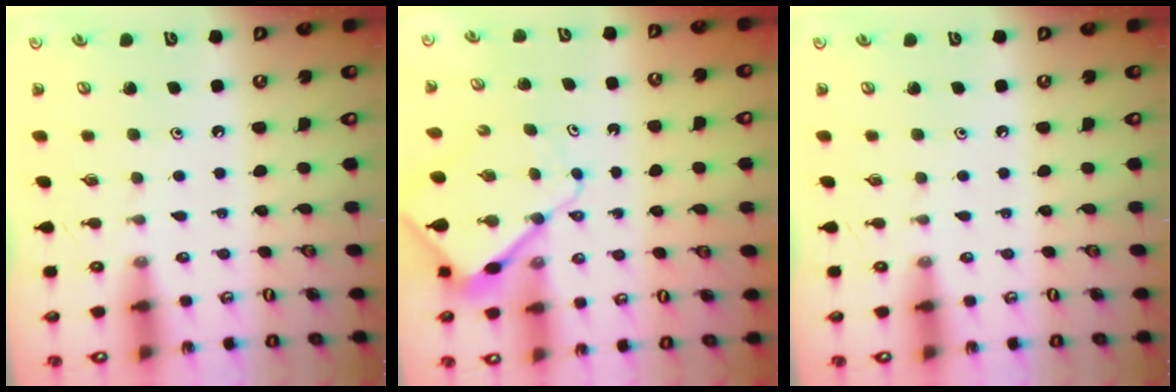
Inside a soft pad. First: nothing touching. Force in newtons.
{"total": 9.6, "press": 9.5, "slide": 0.9}
{"total": 0.0}